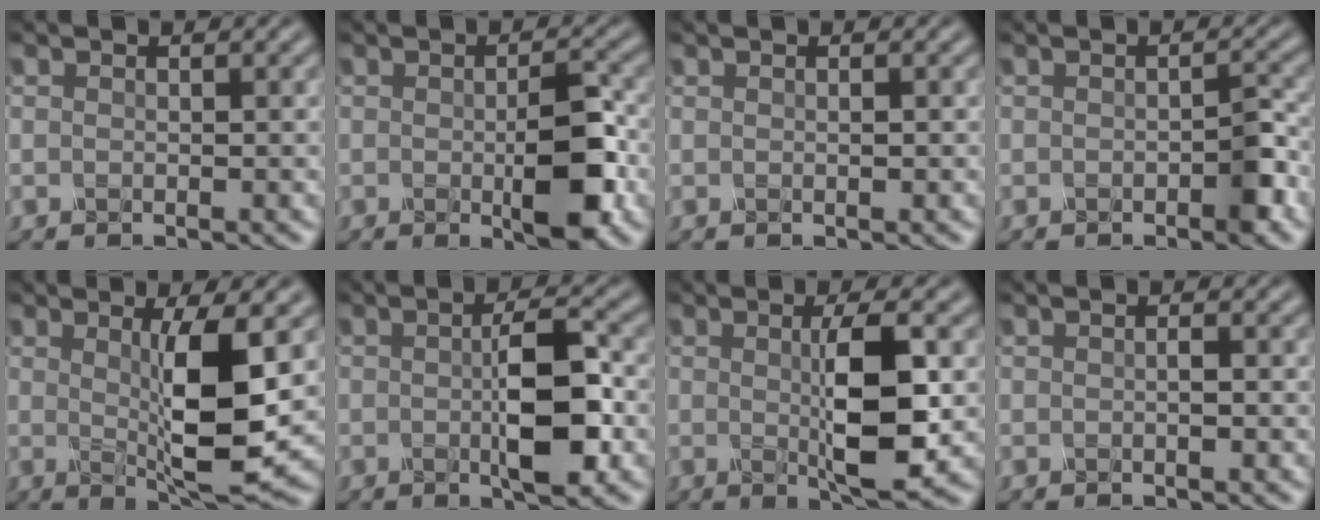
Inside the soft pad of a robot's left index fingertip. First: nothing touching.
{"total": 5.2, "force": [-1.3, 1.3, 4.9], "torque": [-0.086, 0.002, -0.019]}
{"total": 0.7, "force": [0.2, 0.4, 0.6], "torque": [0.007, 0.005, -0.002]}
{"total": 2.3, "force": [-1.2, 0.4, 1.9], "torque": [-0.031, 0.006, -0.021]}
{"total": 7.0, "force": [0.6, 1.1, 6.9], "torque": [-0.112, -0.009, 0.020]}
{"total": 5.6, "force": [-0.6, 1.1, 5.4], "torque": [-0.095, 0.008, -0.009]}
{"total": 6.1, "force": [0.3, 1.1, 6.0], "torque": [-0.105, -0.002, 0.012]}
{"total": 0.8, "force": [0.0, 0.2, 0.8], "torque": [0.000, 0.005, -0.002]}